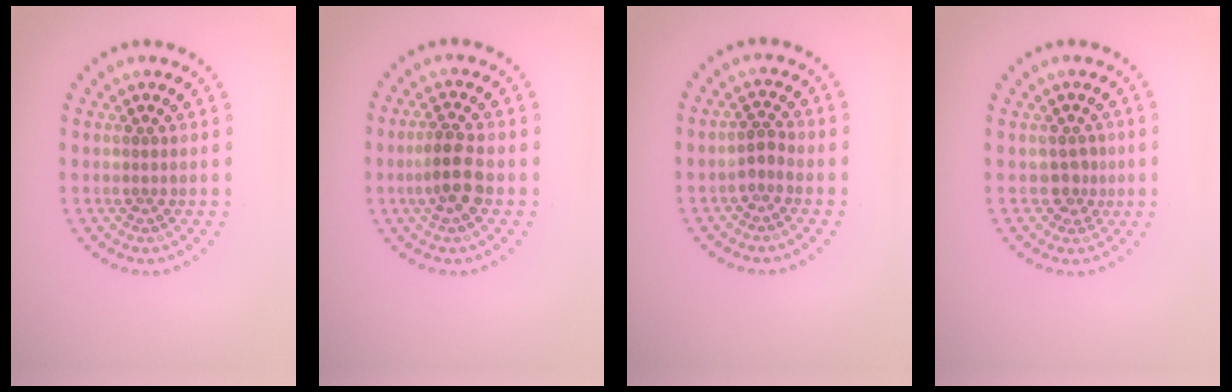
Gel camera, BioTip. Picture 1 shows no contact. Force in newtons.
{"total": 3.5, "press": 3.3, "slide": 1.1}
{"total": 1.2, "press": 1.0, "slide": 0.6}
{"total": 1.6, "press": 1.3, "slide": 0.9}